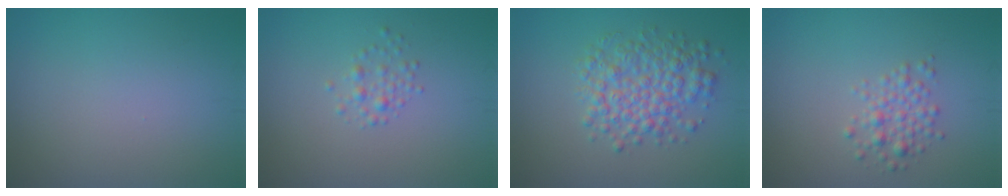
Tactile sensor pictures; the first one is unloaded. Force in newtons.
{"total": 1.3, "press": 1.3, "slide": 0.0}
{"total": 4.9, "press": 4.9, "slide": 0.1}
{"total": 2.1, "press": 2.1, "slide": 0.2}